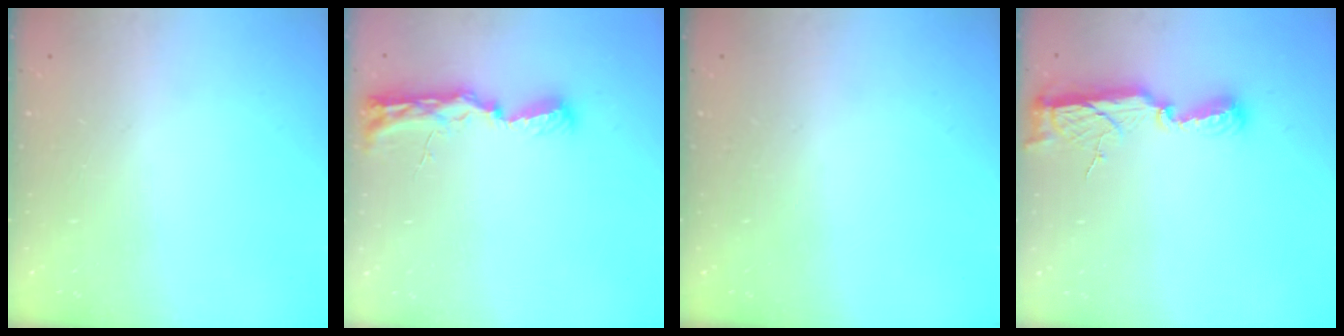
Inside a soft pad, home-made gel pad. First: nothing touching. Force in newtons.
{"total": 10.5, "press": 9.6, "slide": 4.3}
{"total": 0.0}
{"total": 9.5, "press": 9.2, "slide": 2.7}